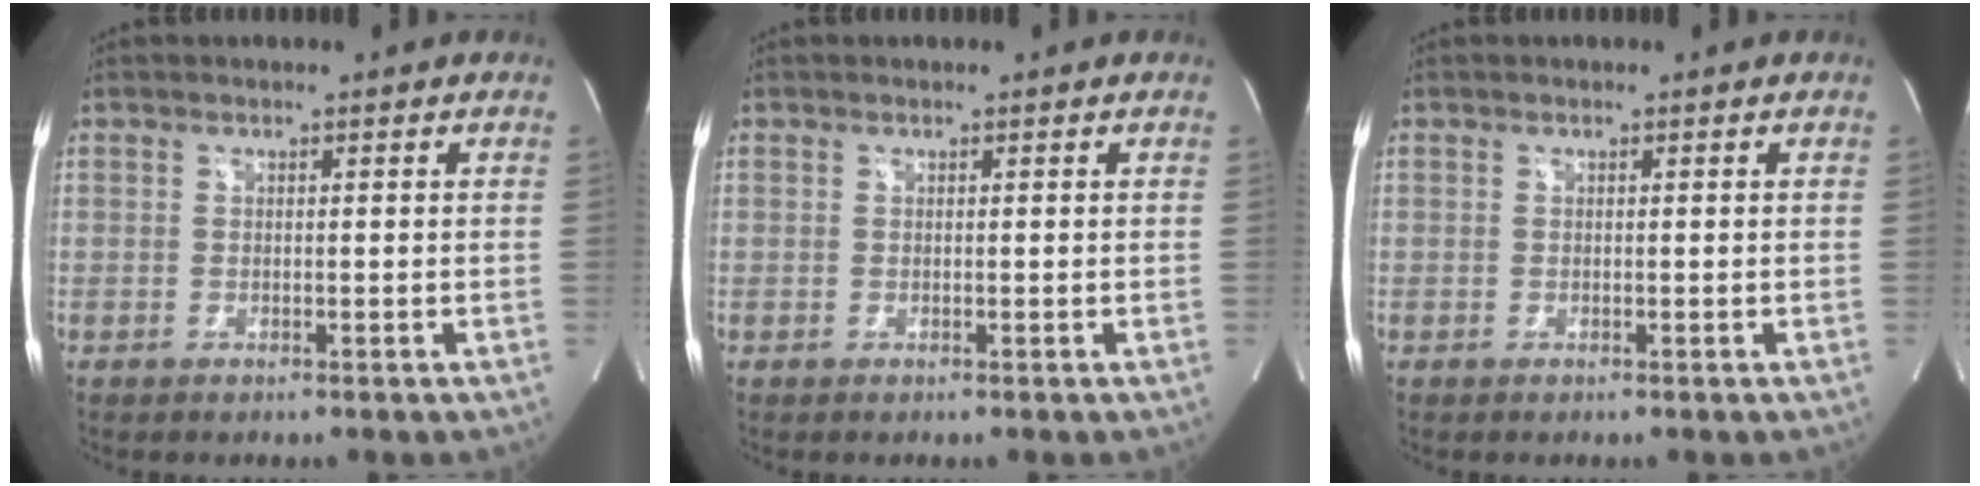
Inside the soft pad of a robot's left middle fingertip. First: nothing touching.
{"total": 0.0}
{"total": 0.0}